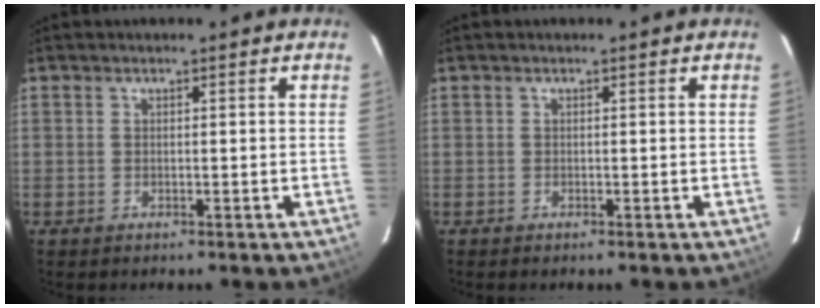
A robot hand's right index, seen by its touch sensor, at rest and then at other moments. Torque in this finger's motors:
{"motor_torque": [0.14, -0.06, 0.05, 0.01]}